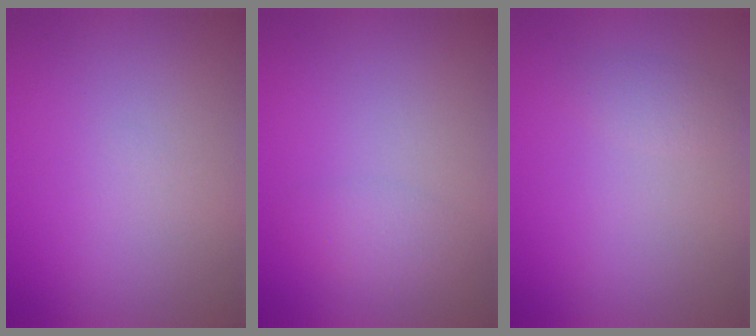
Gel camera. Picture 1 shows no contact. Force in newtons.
{"total": 1.8, "press": 1.8, "slide": 0.0}
{"total": 1.2, "press": 1.2, "slide": 0.0}